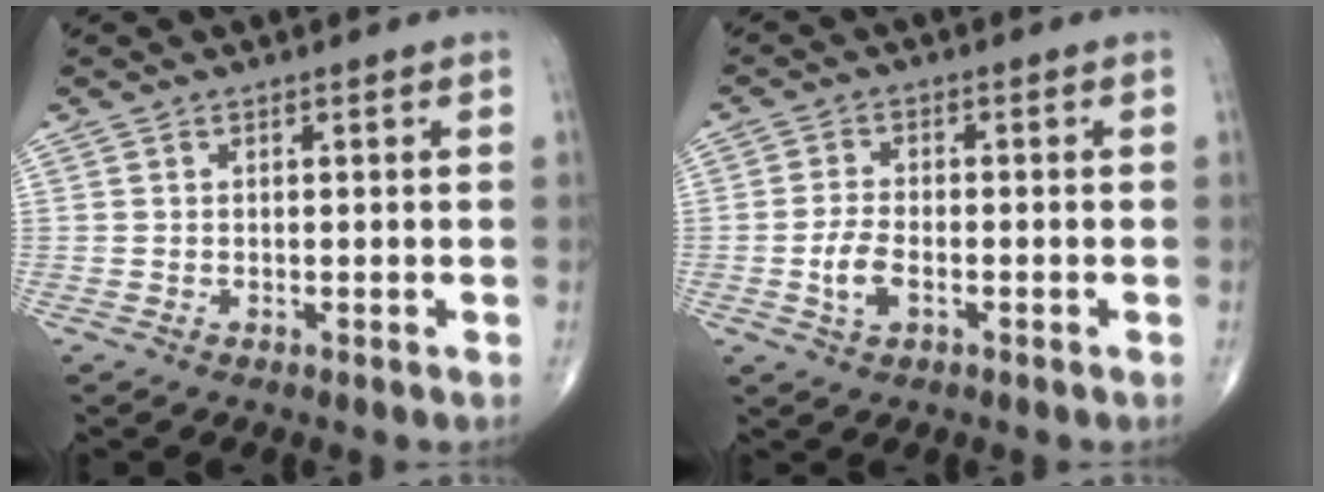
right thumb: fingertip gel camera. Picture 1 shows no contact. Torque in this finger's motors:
{"motor_torque": [-0.03, 0.13, 0.24, 0.26, 0.13]}